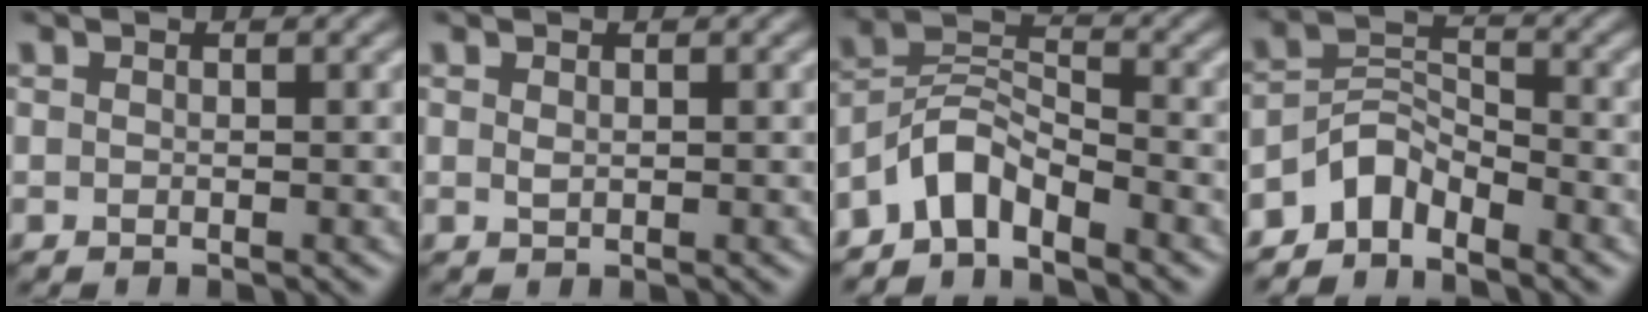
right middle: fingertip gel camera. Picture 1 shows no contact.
{"total": 0.5, "force": [0.2, 0.3, 0.4], "torque": [-0.010, 0.000, 0.004]}
{"total": 4.3, "force": [-3.3, 1.8, 2.1], "torque": [-0.033, 0.012, -0.077]}
{"total": 3.7, "force": [-2.9, 1.7, 1.5], "torque": [-0.025, 0.011, -0.067]}